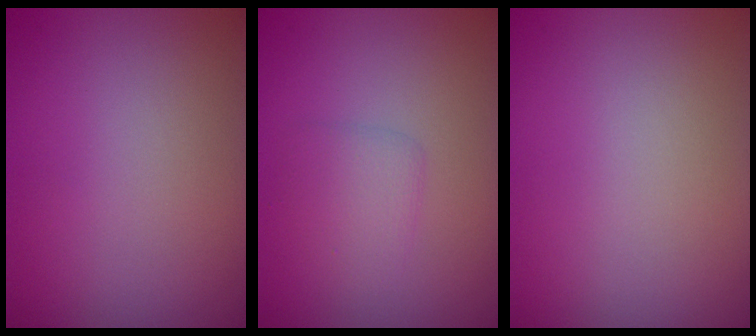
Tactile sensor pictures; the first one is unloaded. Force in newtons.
{"total": 1.8, "press": 1.8, "slide": 0.1}
{"total": 0.0}